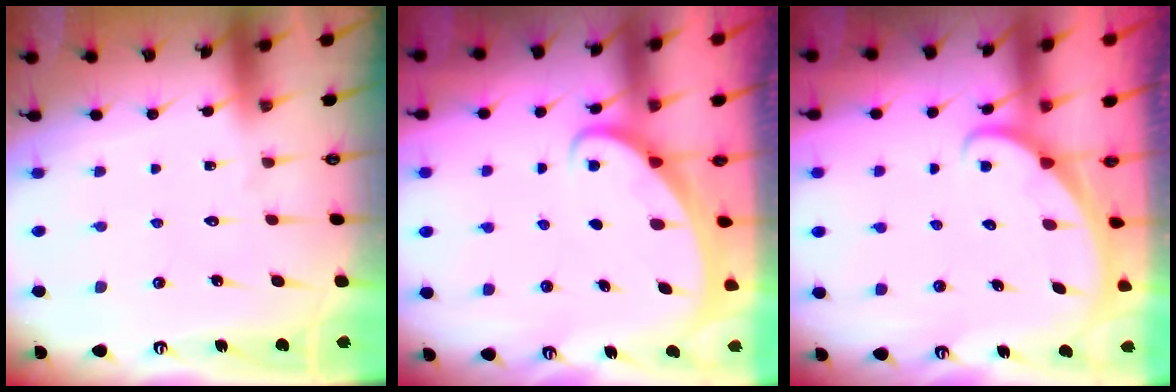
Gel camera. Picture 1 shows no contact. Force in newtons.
{"total": 1.9, "press": 1.9, "slide": 0.2}
{"total": 1.8, "press": 1.8, "slide": 0.1}